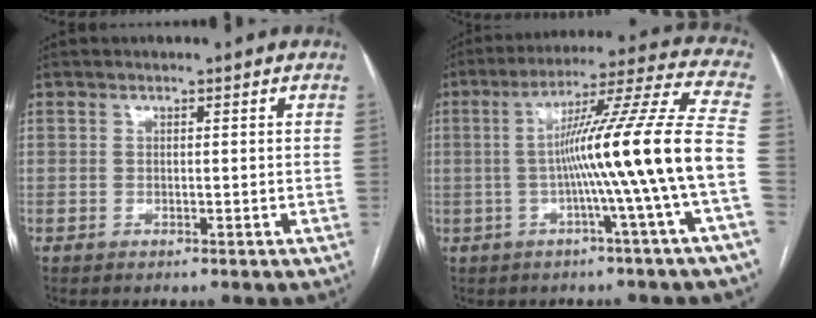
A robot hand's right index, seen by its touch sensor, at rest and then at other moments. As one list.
[{"total": 16.6, "force": [-2.9, -3.0, 16.1], "torque": [-0.246, 0.007, -0.055]}]